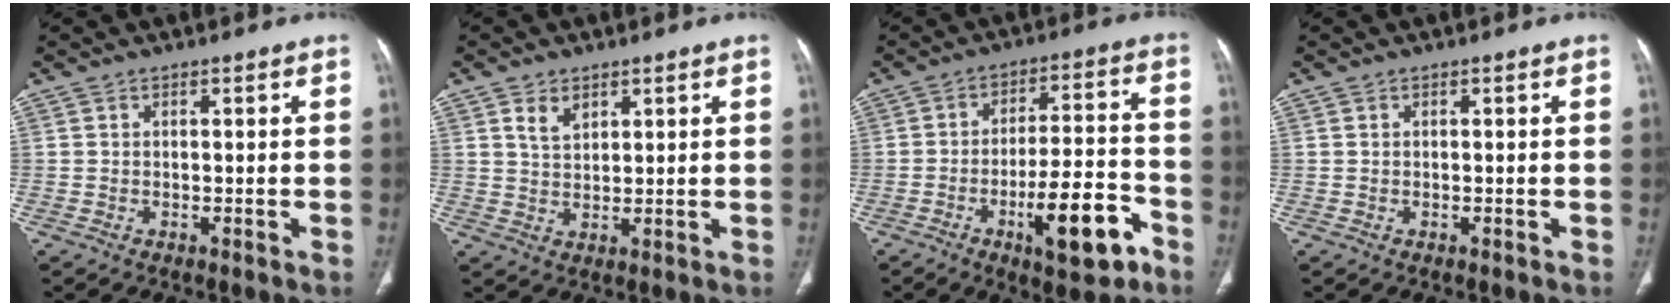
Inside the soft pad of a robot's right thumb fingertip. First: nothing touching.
{"total": 4.1, "force": [2.3, 2.6, 2.2], "torque": [-0.029, -0.016, 0.048]}
{"total": 14.0, "force": [-6.7, 4.5, 11.4], "torque": [-0.165, 0.040, -0.098]}
{"total": 0.0}